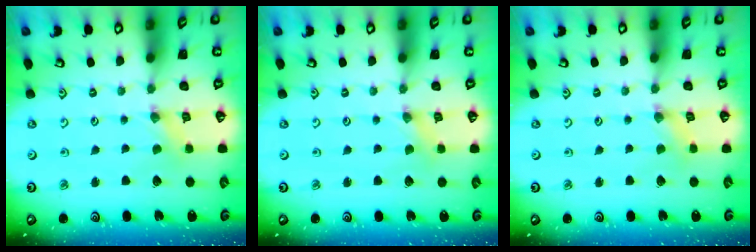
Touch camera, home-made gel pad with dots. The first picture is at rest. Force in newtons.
{"total": 0.0}
{"total": 1.5, "press": 1.5, "slide": 0.4}